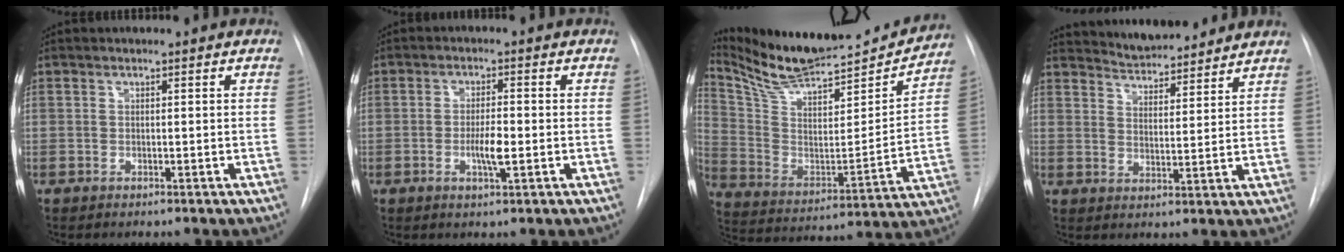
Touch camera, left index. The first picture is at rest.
{"total": 3.8, "force": [-0.9, 0.6, 3.7], "torque": [-0.068, -0.003, -0.015]}
{"total": 23.0, "force": [21.5, 3.0, 7.5], "torque": [-0.140, -0.040, 0.336]}
{"total": 10.4, "force": [9.9, 1.1, 2.9], "torque": [-0.050, 0.009, 0.152]}